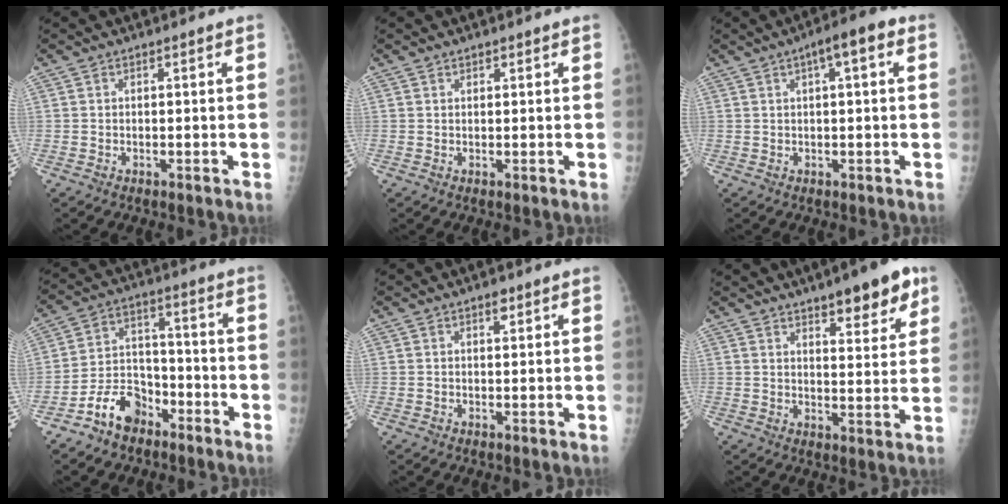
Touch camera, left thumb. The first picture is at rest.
{"total": 0.8, "force": [0.6, 0.4, 0.1], "torque": [0.006, -0.004, 0.007]}
{"total": 6.1, "force": [2.2, 1.7, 5.5], "torque": [-0.081, 0.018, 0.025]}
{"total": 9.0, "force": [-6.0, 5.6, 3.7], "torque": [-0.050, 0.053, -0.114]}
{"total": 1.7, "force": [1.0, 0.8, 1.0], "torque": [-0.007, -0.003, 0.014]}
{"total": 10.9, "force": [6.8, 3.5, 7.7], "torque": [-0.077, -0.034, 0.093]}